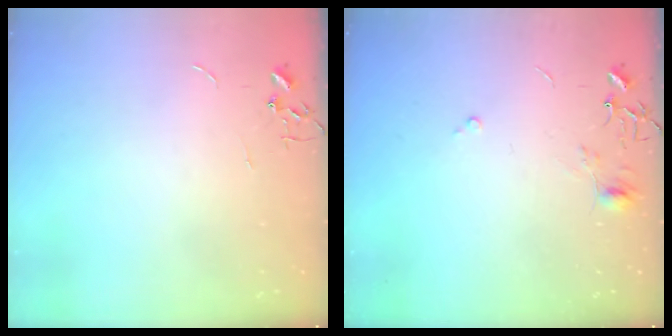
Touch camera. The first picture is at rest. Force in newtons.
{"total": 5.8, "press": 5.8, "slide": 0.6}